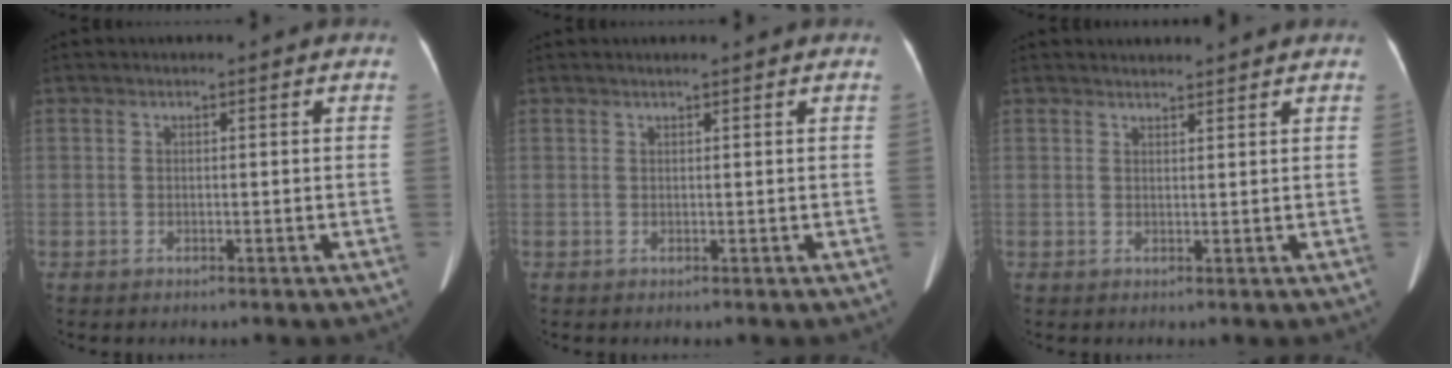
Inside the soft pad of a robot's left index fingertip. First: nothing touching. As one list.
[{"total": 0.7, "force": [0.6, -0.1, 0.3], "torque": [-0.012, 0.004, 0.014]}, {"total": 2.8, "force": [2.8, 0.1, 0.3], "torque": [-0.009, 0.012, 0.038]}]